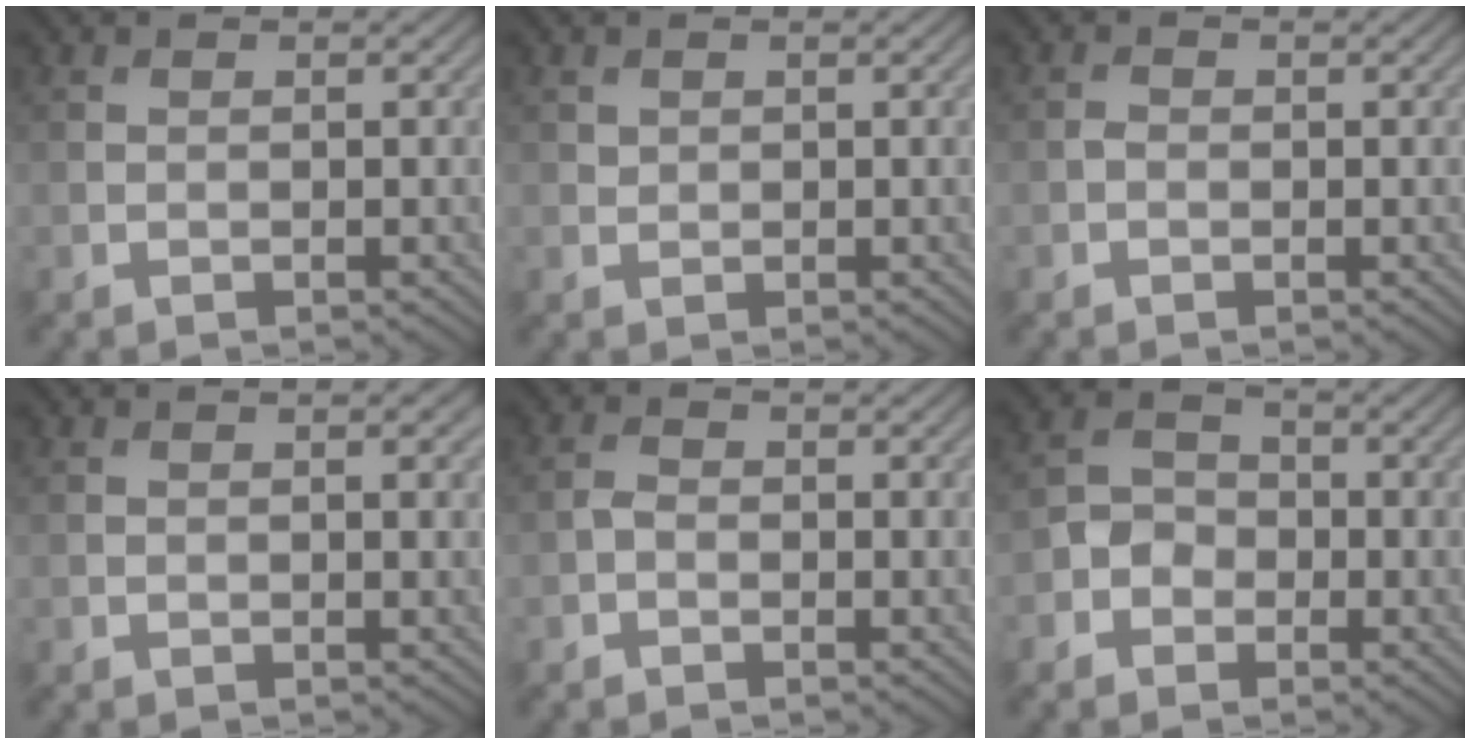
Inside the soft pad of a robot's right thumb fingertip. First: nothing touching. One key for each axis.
{"total": 0.7, "fx": 0.4, "fy": 0.5, "fz": 0.1, "tx": -0.004, "ty": -0.004, "tz": 0.012}
{"total": 0.7, "fx": -0.3, "fy": 0.5, "fz": 0.4, "tx": -0.008, "ty": 0.000, "tz": -0.008}
{"total": 1.2, "fx": 0.6, "fy": 0.2, "fz": 1.0, "tx": -0.016, "ty": 0.001, "tz": 0.009}
{"total": 1.1, "fx": -0.5, "fy": 0.7, "fz": 0.7, "tx": -0.017, "ty": 0.002, "tz": -0.015}
{"total": 3.3, "fx": -1.4, "fy": 2.7, "fz": 1.3, "tx": -0.019, "ty": 0.005, "tz": -0.035}